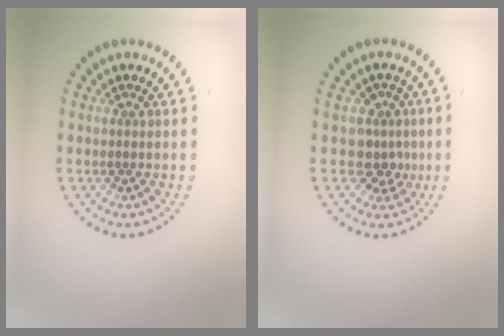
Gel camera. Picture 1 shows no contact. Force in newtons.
{"total": 2.6, "press": 1.9, "slide": 1.7}